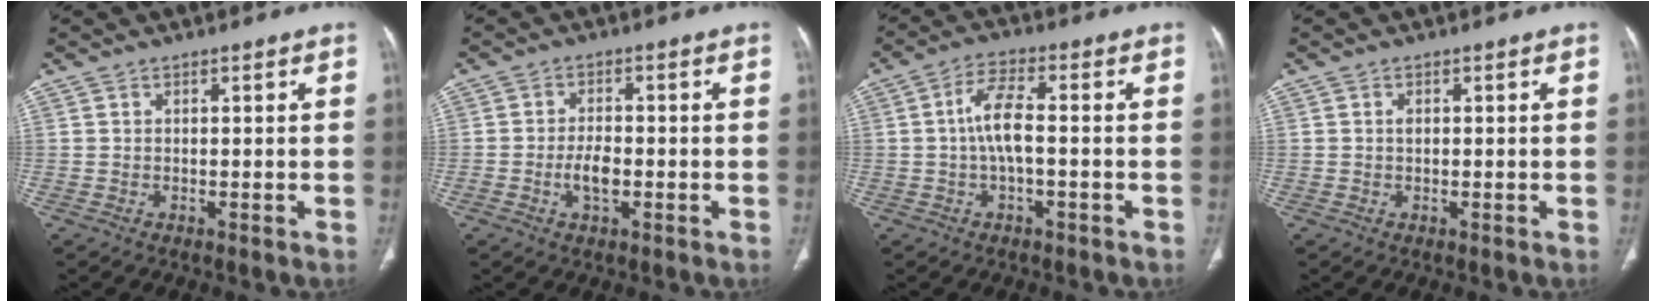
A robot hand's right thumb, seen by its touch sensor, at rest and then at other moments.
{"total": 4.1, "force": [-1.2, 2.1, 3.4], "torque": [-0.059, 0.006, -0.020]}
{"total": 6.1, "force": [-0.4, 2.3, 5.7], "torque": [-0.121, 0.019, -0.014]}
{"total": 0.8, "force": [0.1, 0.6, 0.6], "torque": [-0.010, 0.002, 0.003]}